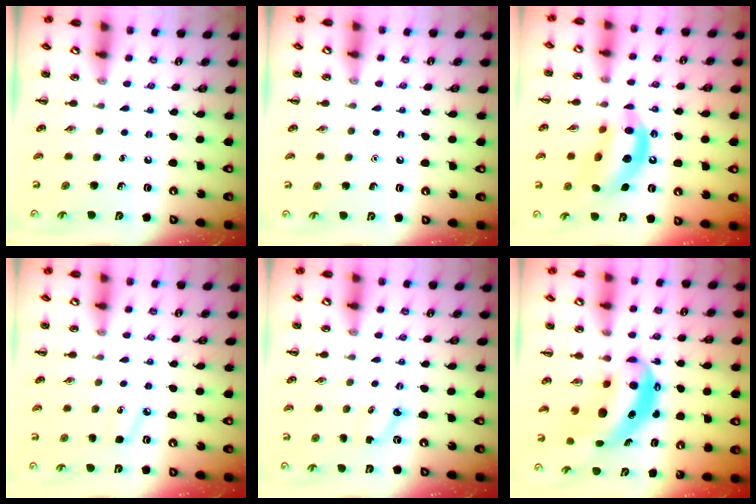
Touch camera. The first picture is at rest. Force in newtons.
{"total": 1.6, "press": 1.6, "slide": 0.1}
{"total": 13.8, "press": 13.3, "slide": 3.4}
{"total": 5.2, "press": 5.0, "slide": 1.4}
{"total": 2.9, "press": 2.8, "slide": 0.9}
{"total": 9.2, "press": 8.9, "slide": 2.0}